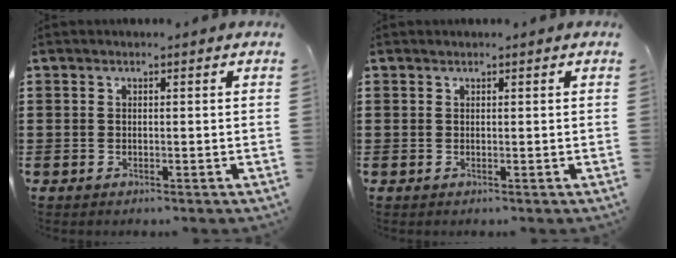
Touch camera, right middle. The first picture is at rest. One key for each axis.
{"total": 0.0}